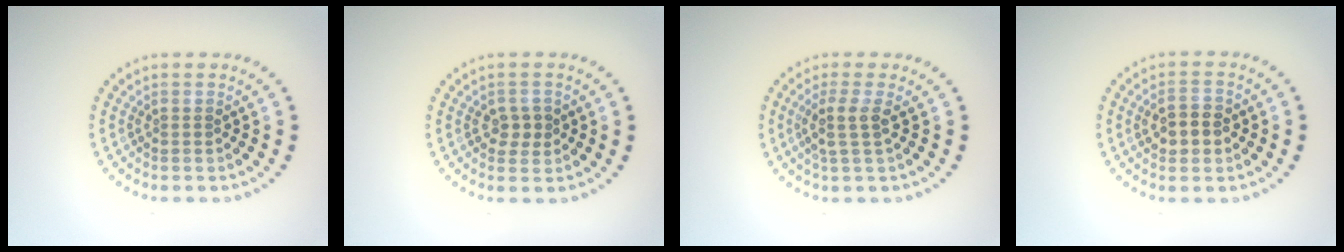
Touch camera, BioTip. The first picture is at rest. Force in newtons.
{"total": 1.9, "press": 1.8, "slide": 0.4}
{"total": 2.3, "press": 1.8, "slide": 1.5}
{"total": 2.9, "press": 2.9, "slide": 0.2}